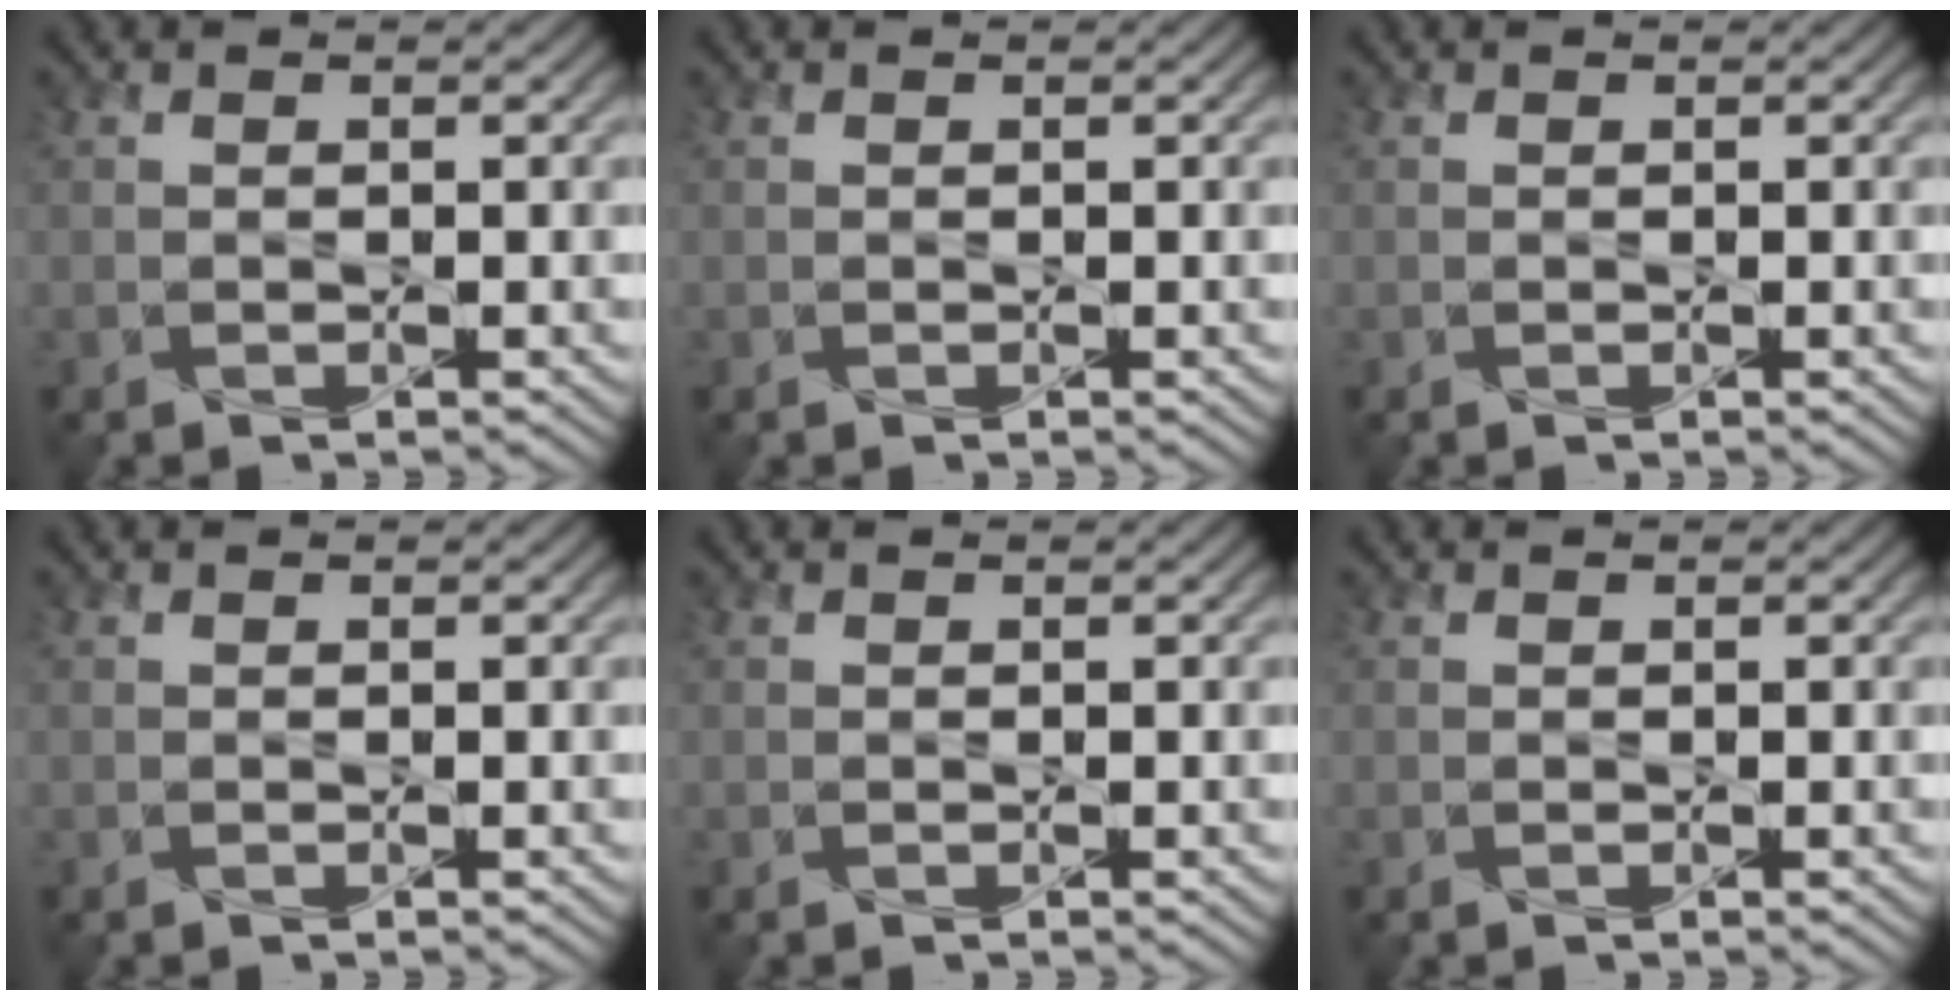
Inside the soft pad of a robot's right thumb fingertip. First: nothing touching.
{"total": 0.0}
{"total": 0.0}
{"total": 0.0}
{"total": 0.0}
{"total": 0.0}